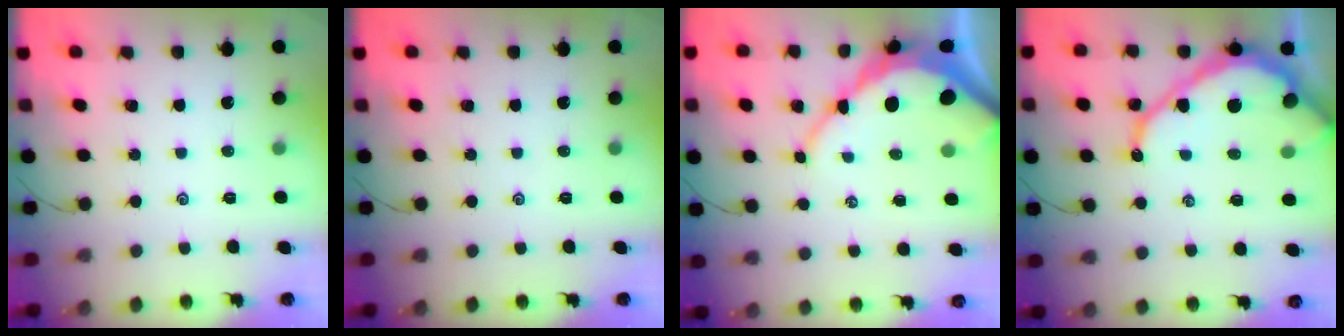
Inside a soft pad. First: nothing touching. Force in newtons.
{"total": 0.0}
{"total": 11.1, "press": 11.0, "slide": 1.2}
{"total": 15.3, "press": 15.3, "slide": 1.2}